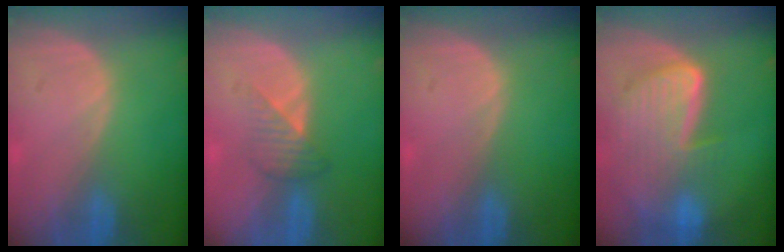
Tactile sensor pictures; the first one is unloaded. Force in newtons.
{"total": 3.5, "press": 3.2, "slide": 1.4}
{"total": 0.0}
{"total": 9.4, "press": 8.1, "slide": 4.9}